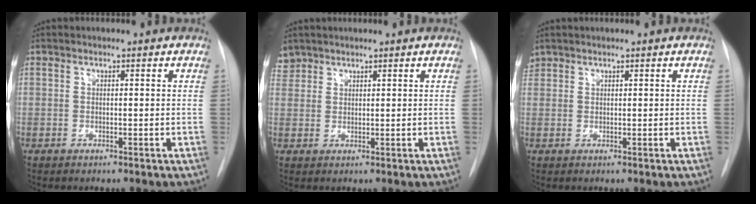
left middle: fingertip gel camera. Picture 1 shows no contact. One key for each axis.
{"total": 2.5, "fx": 2.2, "fy": 1.3, "fz": -0.2, "tx": 0.006, "ty": 0.011, "tz": 0.043}
{"total": 1.4, "fx": 1.2, "fy": 0.8, "fz": 0.0, "tx": -0.004, "ty": 0.015, "tz": 0.024}